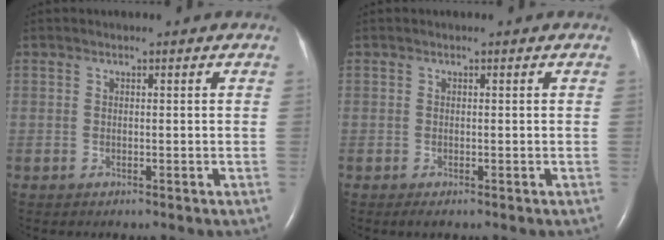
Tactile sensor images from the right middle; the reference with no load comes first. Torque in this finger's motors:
{"motor_torque": [0.04, 0.05, 0.06, 0.00]}